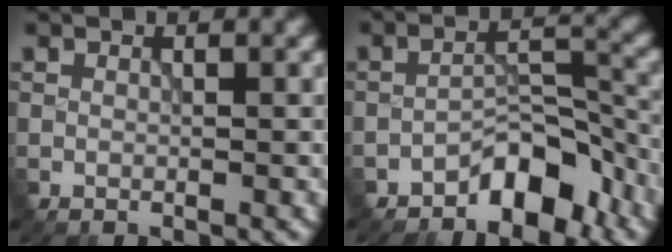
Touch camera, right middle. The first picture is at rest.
{"total": 4.9, "force": [-3.6, 1.9, 2.6], "torque": [-0.025, 0.013, -0.061]}